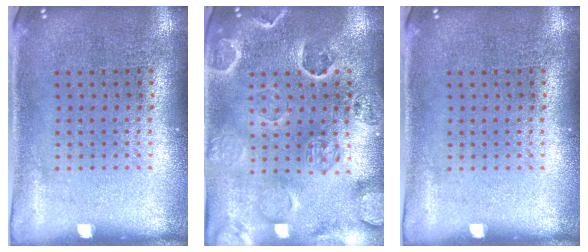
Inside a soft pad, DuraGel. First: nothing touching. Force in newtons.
{"total": 2.8, "press": 2.7, "slide": 0.5}
{"total": 0.0}